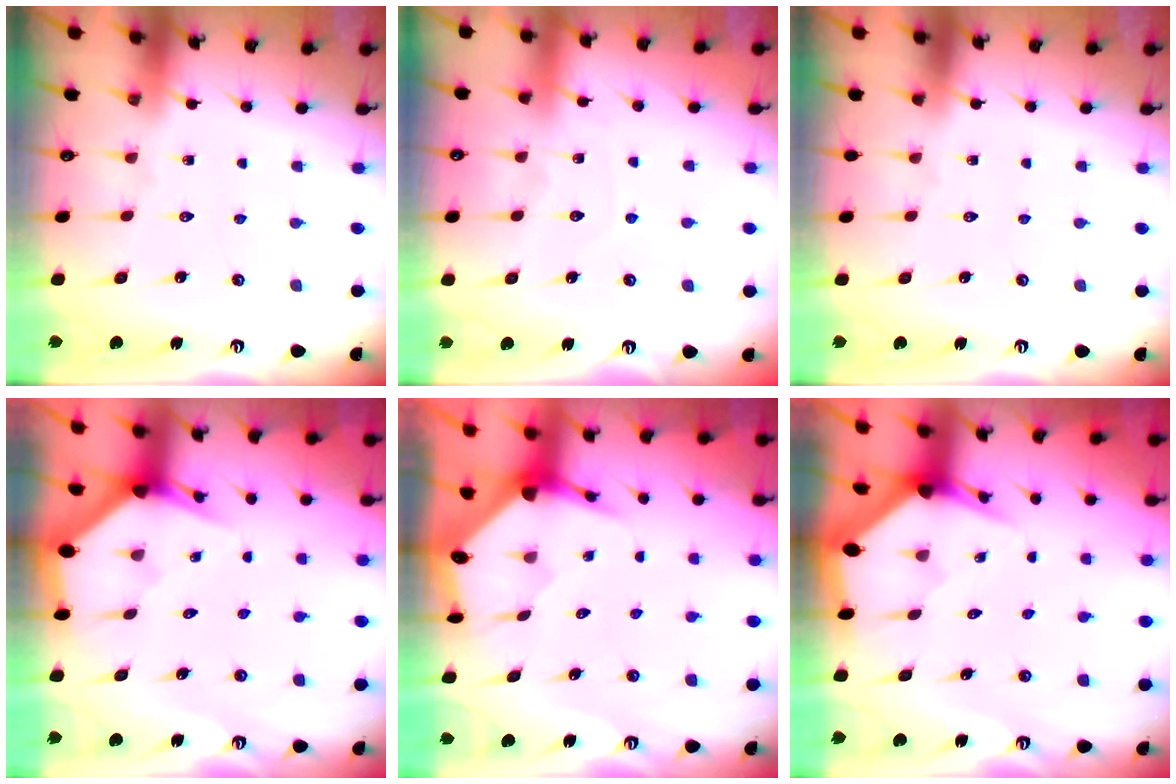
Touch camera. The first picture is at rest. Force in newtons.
{"total": 4.4, "press": 4.4, "slide": 0.5}
{"total": 0.0}
{"total": 2.8, "press": 2.8, "slide": 0.2}
{"total": 3.6, "press": 3.6, "slide": 0.5}
{"total": 3.3, "press": 3.3, "slide": 0.2}